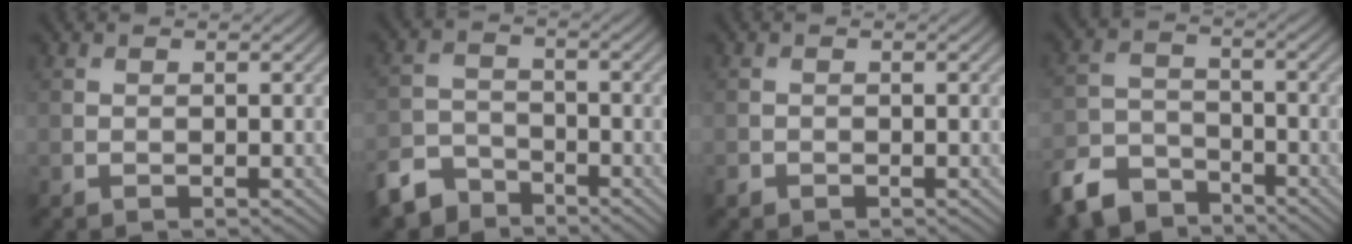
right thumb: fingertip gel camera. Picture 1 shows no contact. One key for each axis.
{"total": 5.8, "fx": -4.7, "fy": 2.9, "fz": 1.7, "tx": -0.038, "ty": -0.005, "tz": -0.104}
{"total": 0.6, "fx": -0.5, "fy": 0.4, "fz": 0.0, "tx": -0.001, "ty": -0.004, "tz": -0.009}
{"total": 7.8, "fx": -6.3, "fy": 3.7, "fz": 2.9, "tx": -0.065, "ty": -0.011, "tz": -0.135}